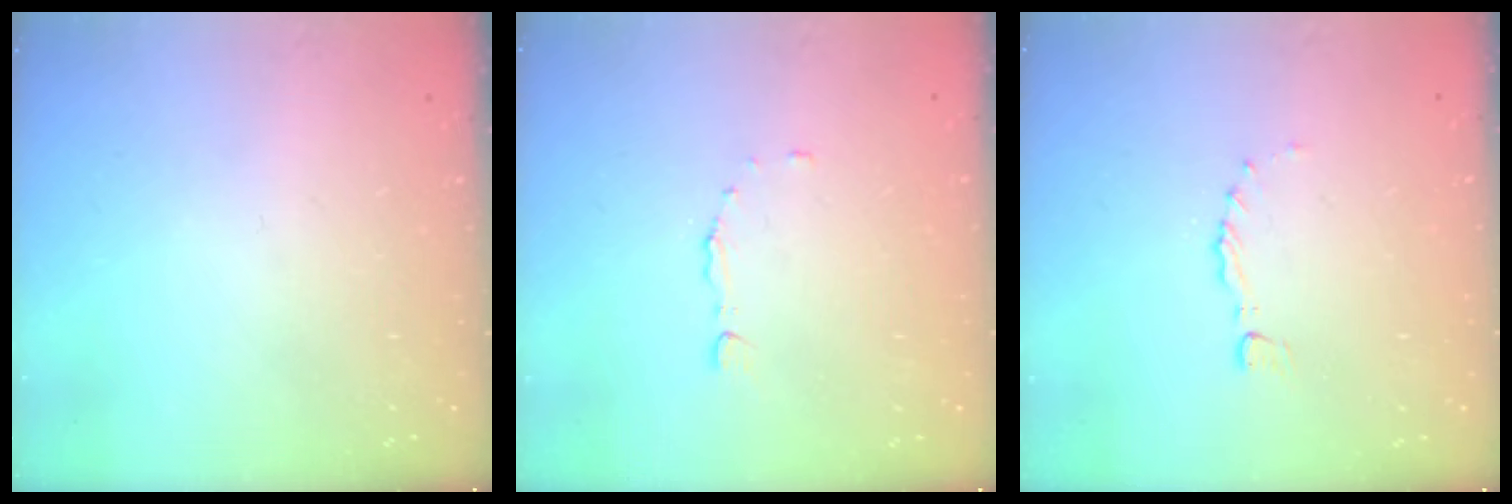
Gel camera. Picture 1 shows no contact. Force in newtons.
{"total": 3.0, "press": 2.9, "slide": 0.7}
{"total": 0.0}